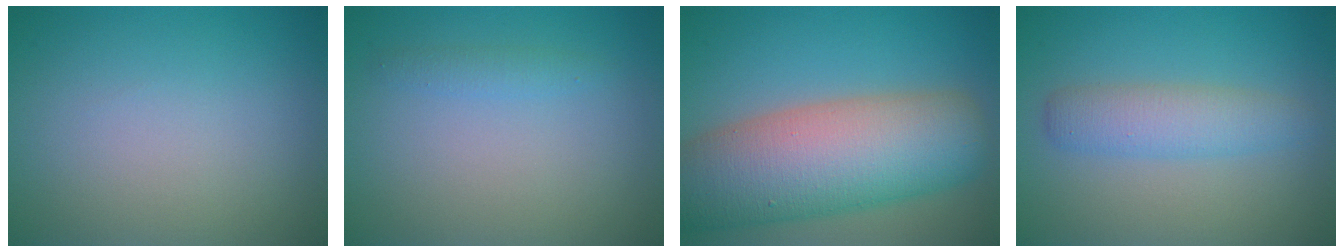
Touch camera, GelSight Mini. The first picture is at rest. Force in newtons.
{"total": 1.1, "press": 1.1, "slide": 0.1}
{"total": 12.3, "press": 12.3, "slide": 0.8}
{"total": 3.2, "press": 3.2, "slide": 0.1}